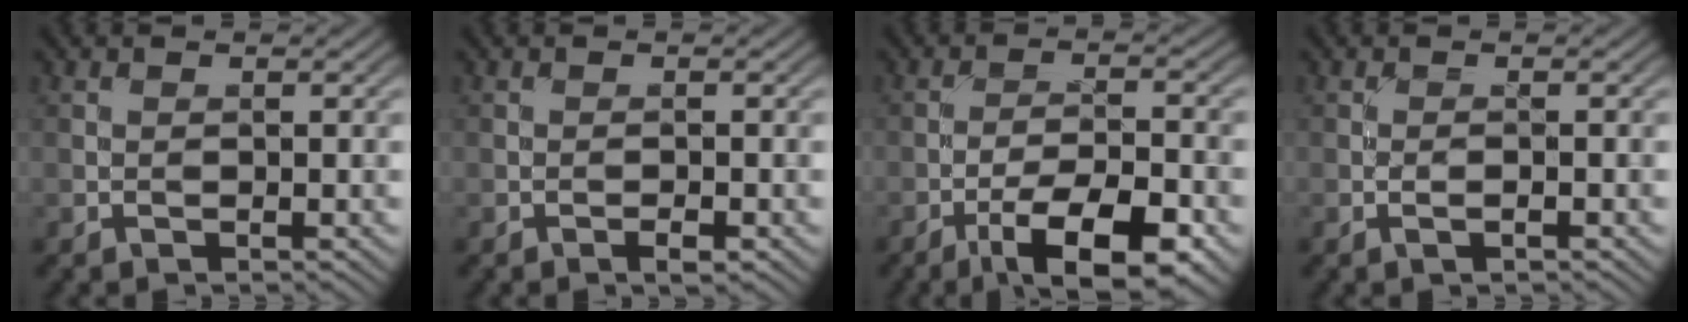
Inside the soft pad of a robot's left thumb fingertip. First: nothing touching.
{"total": 1.1, "force": [-0.6, 0.3, 0.8], "torque": [-0.014, 0.001, -0.012]}
{"total": 10.5, "force": [-6.2, 3.2, 7.8], "torque": [-0.132, 0.001, -0.100]}
{"total": 0.8, "force": [-0.4, 0.1, 0.8], "torque": [-0.017, 0.002, -0.009]}